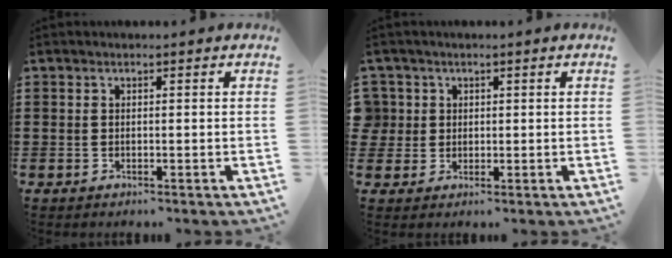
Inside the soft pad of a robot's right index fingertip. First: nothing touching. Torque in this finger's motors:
{"motor_torque": [-0.85, 1.29, -0.03, -0.02]}